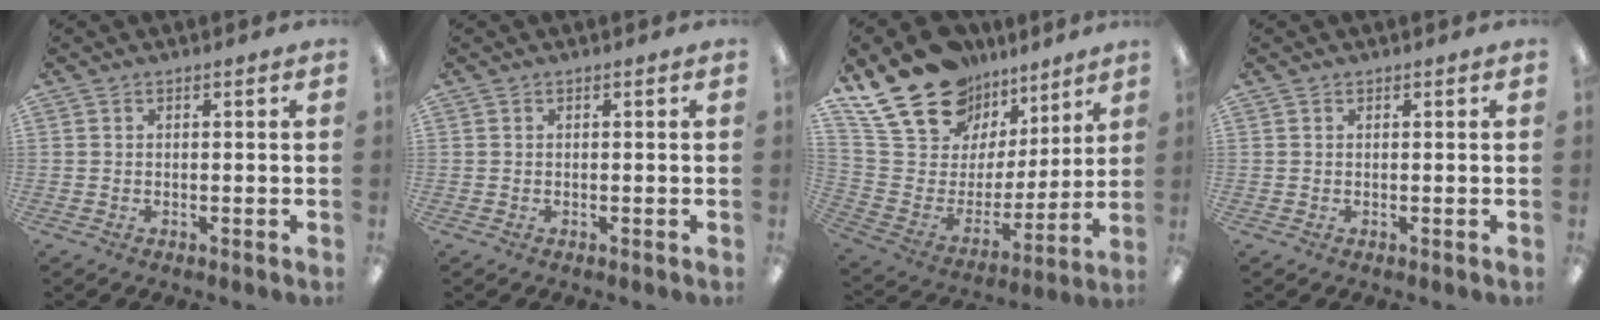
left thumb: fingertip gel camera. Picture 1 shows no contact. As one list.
[{"total": 0.0}, {"total": 22.1, "force": [15.9, 12.9, 8.3], "torque": [-0.160, -0.098, 0.302]}, {"total": 0.0}]